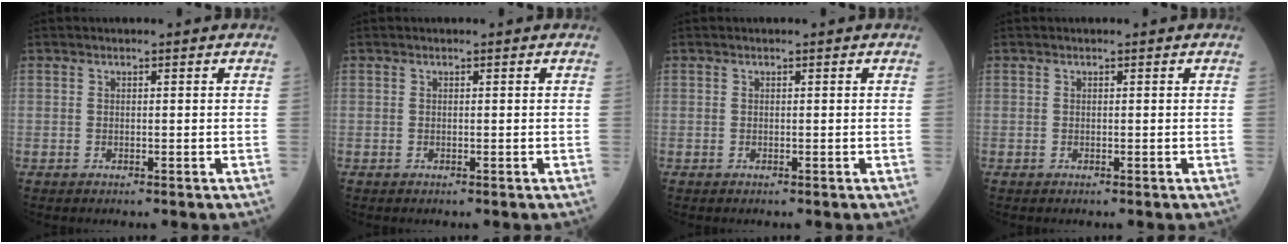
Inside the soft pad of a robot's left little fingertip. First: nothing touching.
{"total": 0.0}
{"total": 0.0}
{"total": 0.0}